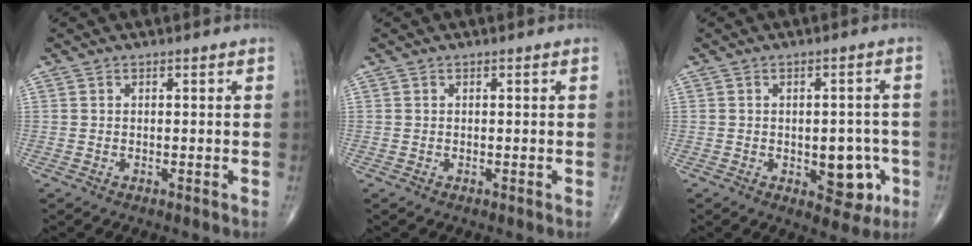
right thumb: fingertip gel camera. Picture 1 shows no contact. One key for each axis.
{"total": 0.0}
{"total": 8.3, "fx": -2.2, "fy": 4.7, "fz": 6.4, "tx": -0.044, "ty": 0.012, "tz": -0.020}